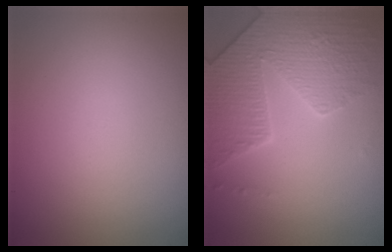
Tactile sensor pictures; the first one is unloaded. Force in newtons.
{"total": 4.0, "press": 3.9, "slide": 1.2}